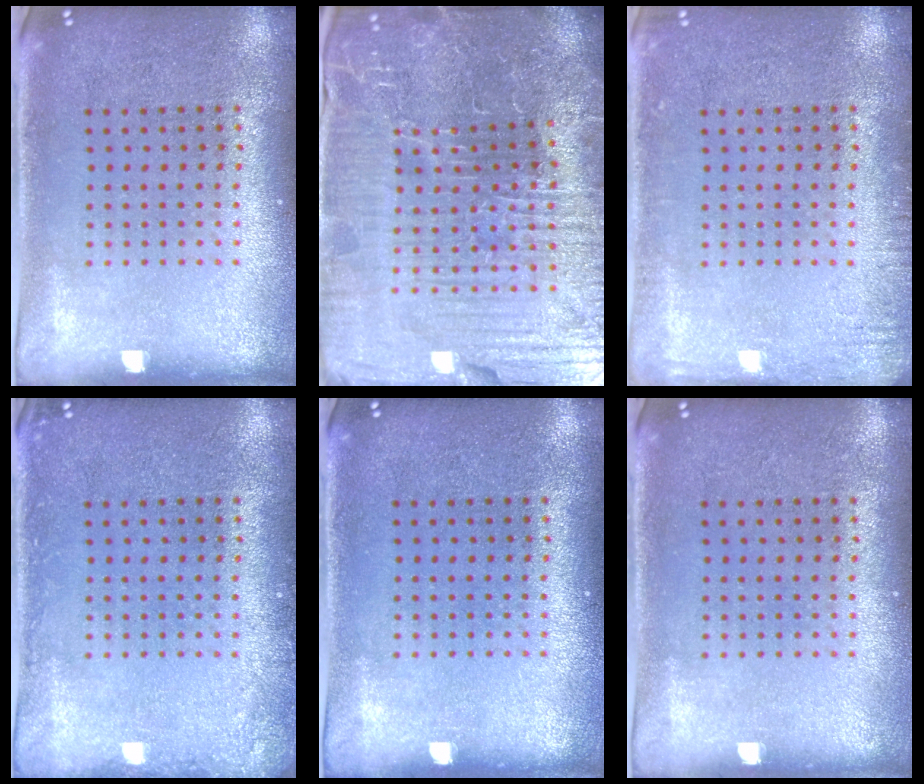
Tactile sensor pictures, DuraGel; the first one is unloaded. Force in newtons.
{"total": 6.8, "press": 6.3, "slide": 2.7}
{"total": 1.7, "press": 1.7, "slide": 0.2}
{"total": 1.2, "press": 1.2, "slide": 0.2}
{"total": 0.0}
{"total": 0.0}